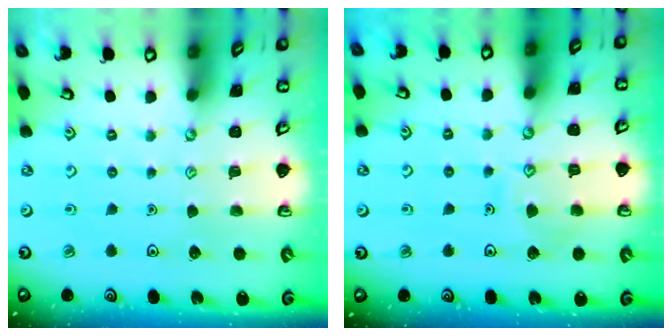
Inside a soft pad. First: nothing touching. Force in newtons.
{"total": 7.8, "press": 7.8, "slide": 0.7}